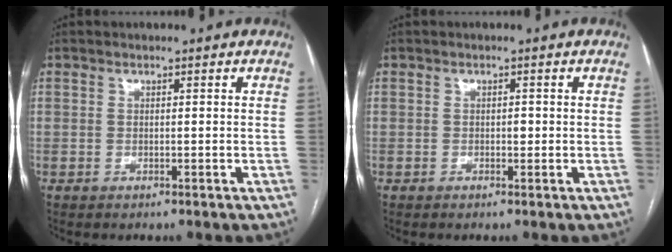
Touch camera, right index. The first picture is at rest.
{"total": 0.9, "force": [-0.1, 0.5, 0.7], "torque": [-0.009, 0.002, -0.001]}